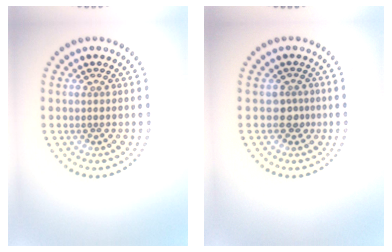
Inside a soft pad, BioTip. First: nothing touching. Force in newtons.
{"total": 1.3, "press": 1.0, "slide": 0.9}